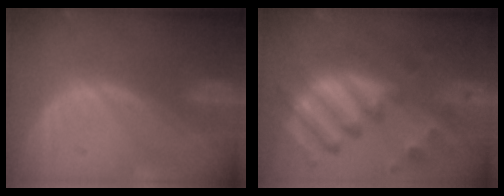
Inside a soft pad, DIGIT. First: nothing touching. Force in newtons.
{"total": 11.4, "press": 9.9, "slide": 5.7}